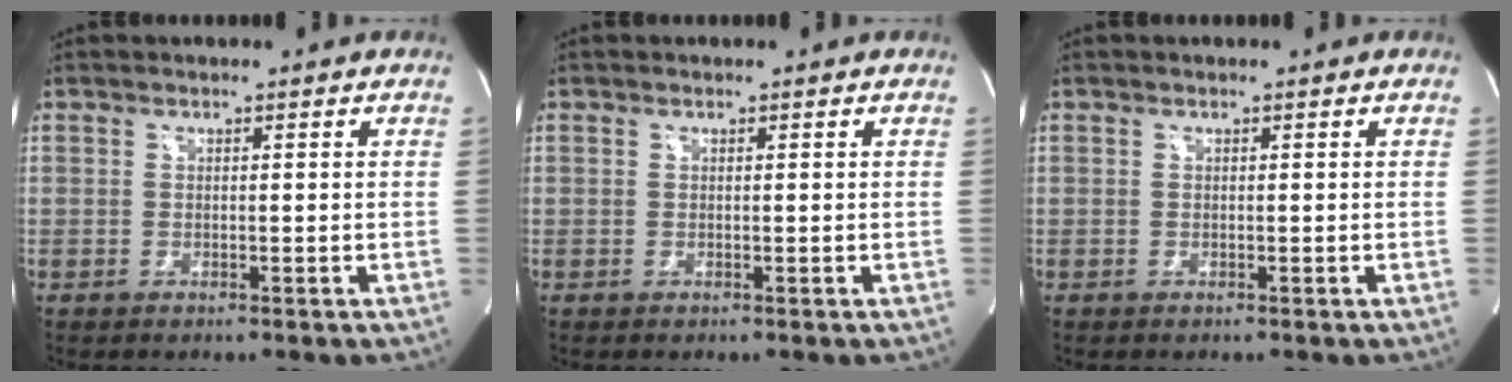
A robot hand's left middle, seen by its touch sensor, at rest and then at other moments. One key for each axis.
{"total": 0.0}
{"total": 0.0}